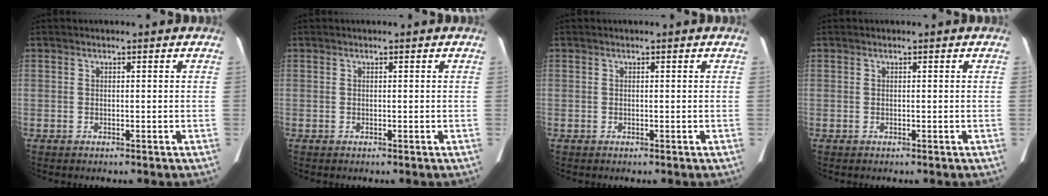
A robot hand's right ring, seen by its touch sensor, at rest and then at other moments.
{"total": 0.0}
{"total": 0.0}
{"total": 0.0}